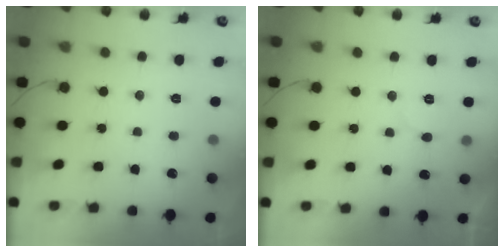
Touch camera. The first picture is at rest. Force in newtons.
{"total": 4.7, "press": 4.7, "slide": 0.5}